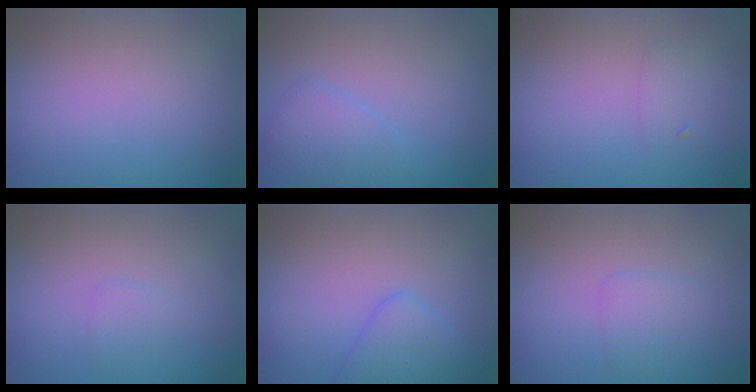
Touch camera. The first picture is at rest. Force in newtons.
{"total": 1.9, "press": 1.9, "slide": 0.1}
{"total": 1.0, "press": 1.0, "slide": 0.1}
{"total": 0.8, "press": 0.8, "slide": 0.0}
{"total": 2.5, "press": 2.5, "slide": 0.1}
{"total": 1.3, "press": 1.3, "slide": 0.1}